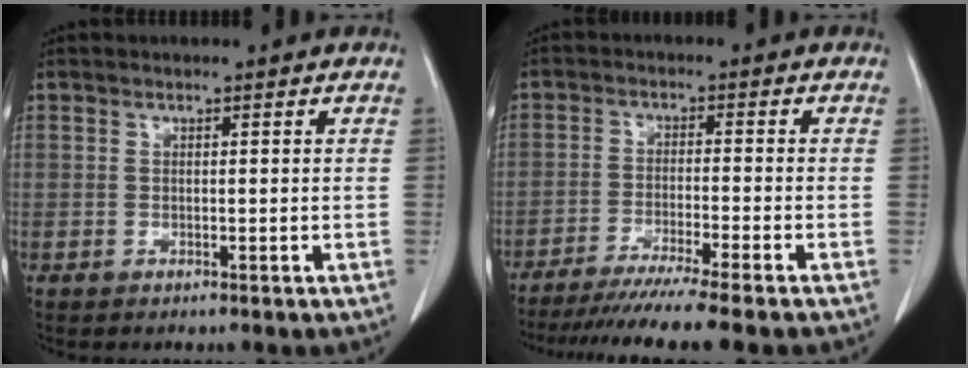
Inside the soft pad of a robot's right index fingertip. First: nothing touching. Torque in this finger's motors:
{"motor_torque": [1.11, -1.03, 0.57, 0.14]}